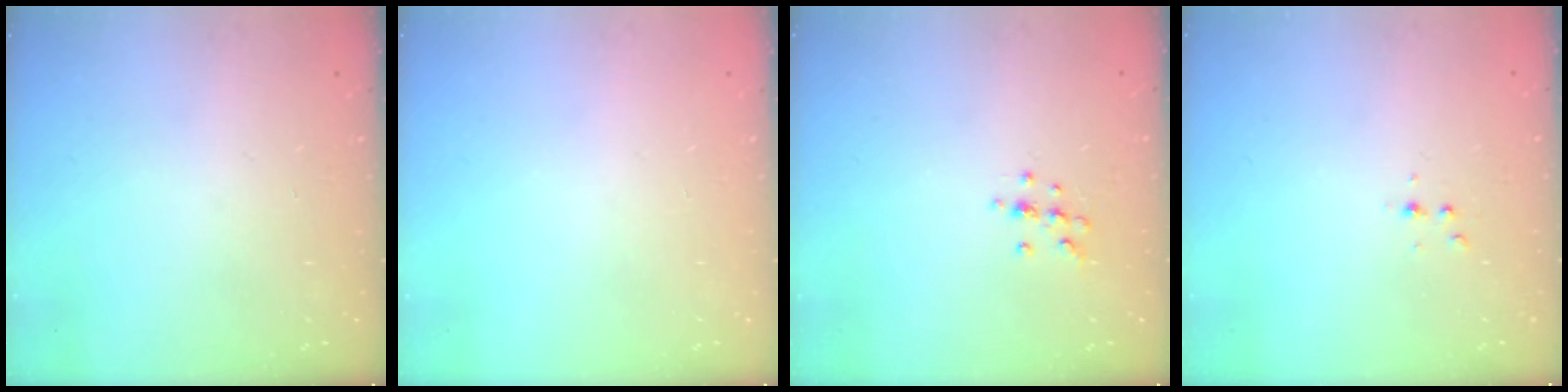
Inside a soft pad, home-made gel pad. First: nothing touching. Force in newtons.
{"total": 0.0}
{"total": 6.5, "press": 6.2, "slide": 2.1}
{"total": 3.1, "press": 2.7, "slide": 1.6}